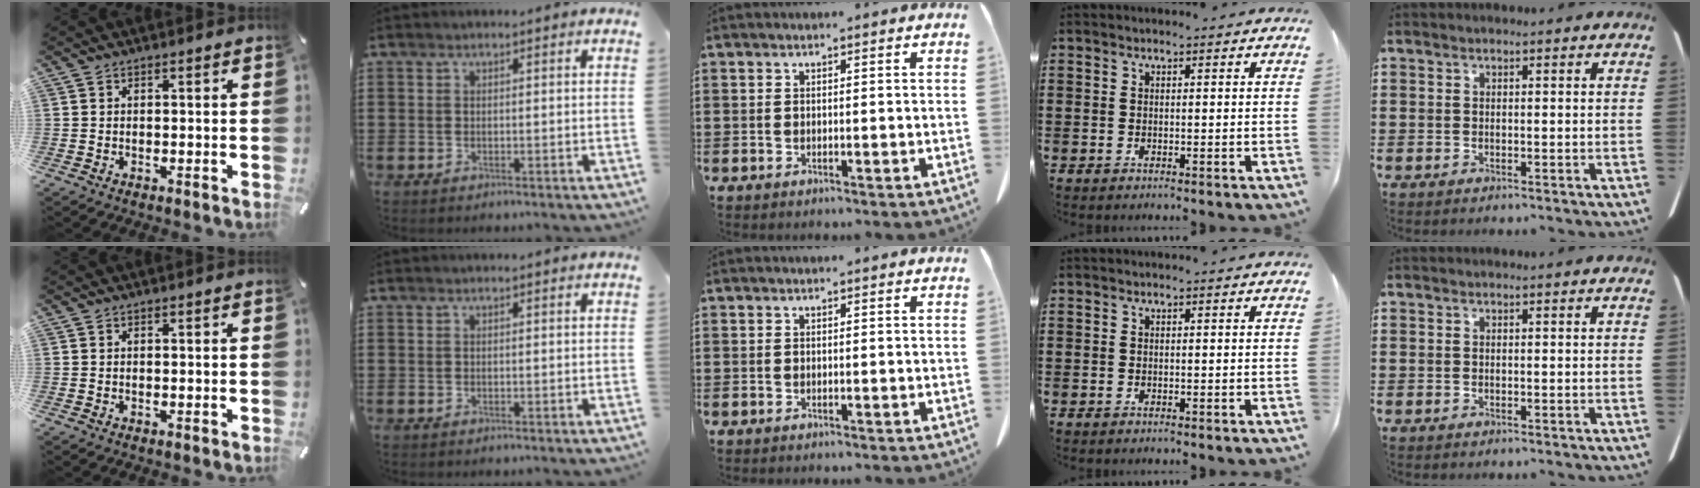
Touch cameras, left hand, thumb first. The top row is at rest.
{}